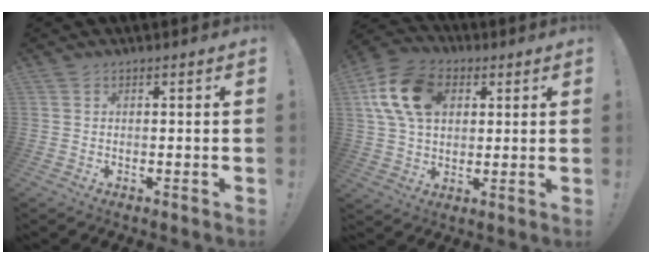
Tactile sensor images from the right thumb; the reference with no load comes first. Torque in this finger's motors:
{"motor_torque": [0.27, 1.34, 0.12, 0.11, 0.10]}